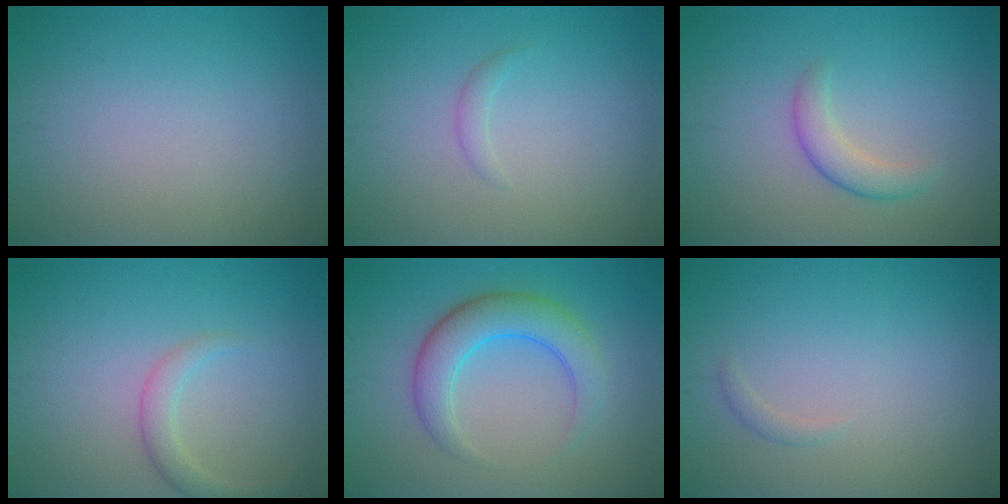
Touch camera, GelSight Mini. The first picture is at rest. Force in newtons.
{"total": 0.8, "press": 0.8, "slide": 0.1}
{"total": 2.3, "press": 2.3, "slide": 0.1}
{"total": 2.0, "press": 2.0, "slide": 0.0}
{"total": 4.1, "press": 4.1, "slide": 0.1}
{"total": 0.7, "press": 0.7, "slide": 0.0}